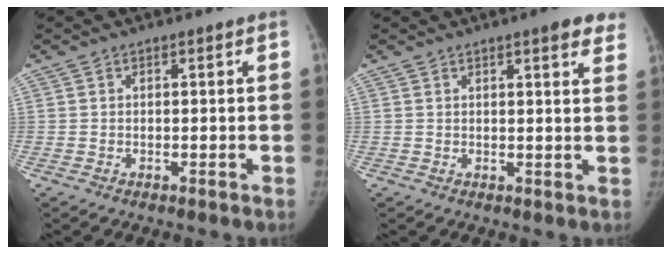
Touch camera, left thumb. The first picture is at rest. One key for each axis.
{"total": 5.7, "fx": 3.8, "fy": 1.2, "fz": 4.1, "tx": -0.033, "ty": -0.009, "tz": 0.042}